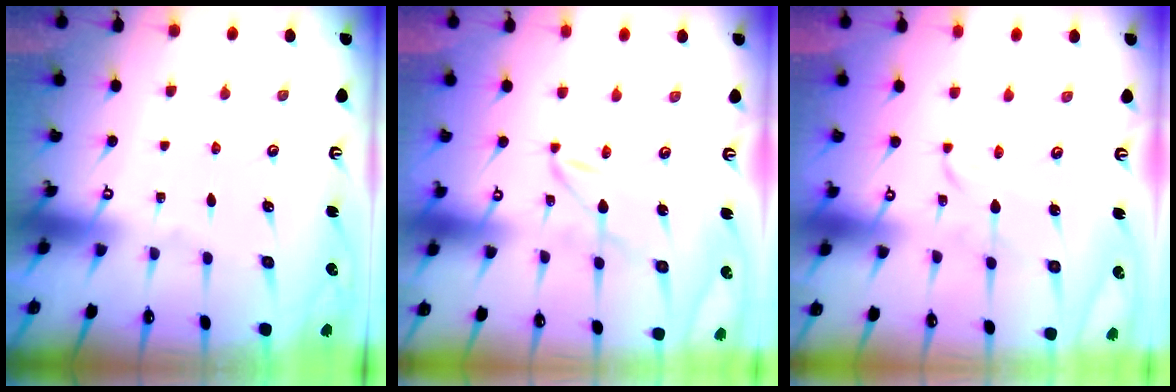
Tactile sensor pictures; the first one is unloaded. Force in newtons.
{"total": 3.0, "press": 3.0, "slide": 0.3}
{"total": 2.0, "press": 2.0, "slide": 0.2}